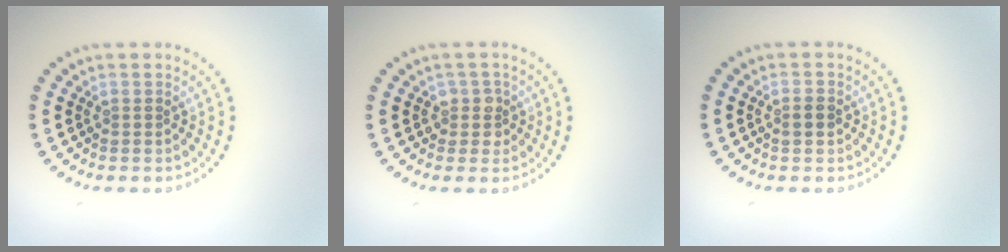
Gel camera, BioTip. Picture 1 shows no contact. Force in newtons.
{"total": 1.6, "press": 1.5, "slide": 0.7}
{"total": 1.3, "press": 1.3, "slide": 0.1}